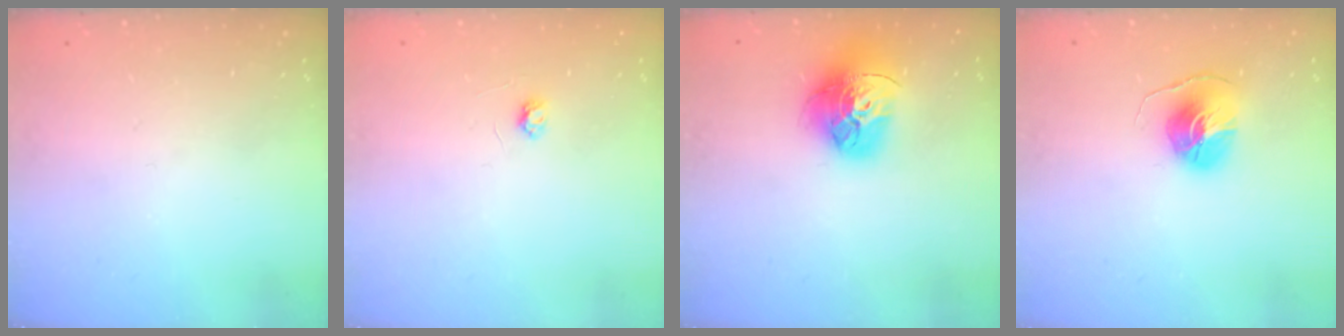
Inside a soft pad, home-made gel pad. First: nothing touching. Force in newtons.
{"total": 2.6, "press": 2.6, "slide": 0.3}
{"total": 18.0, "press": 17.9, "slide": 1.8}
{"total": 9.2, "press": 9.2, "slide": 0.4}